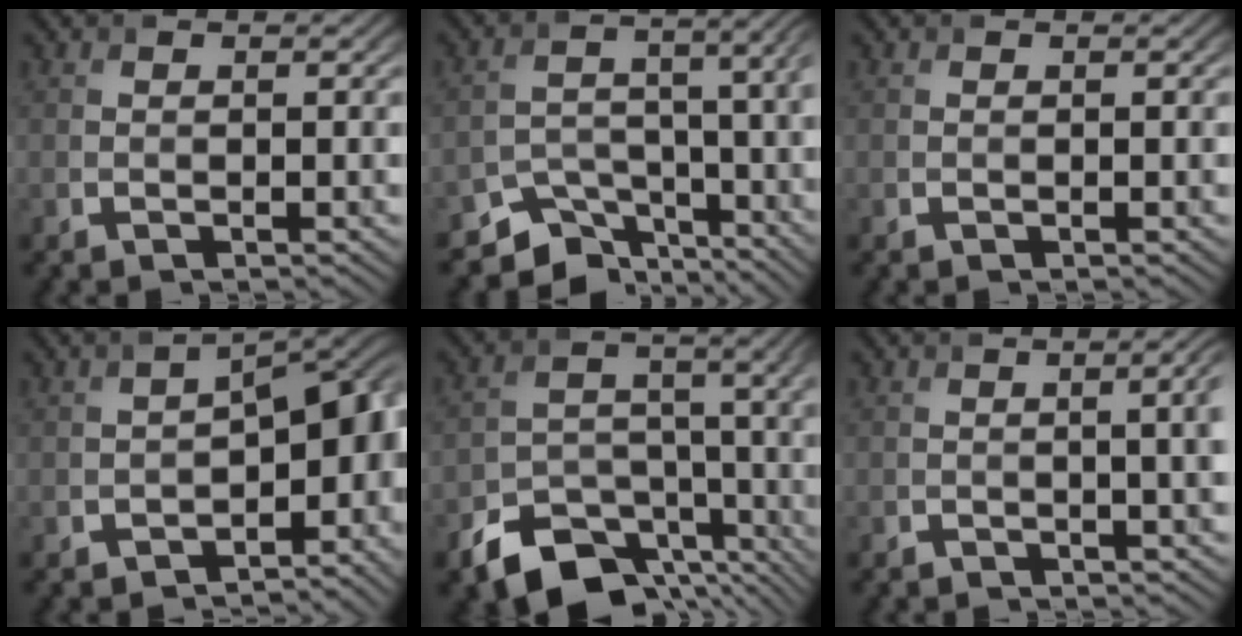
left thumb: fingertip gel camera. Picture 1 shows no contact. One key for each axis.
{"total": 8.7, "fx": -6.3, "fy": 4.5, "fz": 3.9, "tx": -0.059, "ty": -0.026, "tz": -0.108}
{"total": 0.0}
{"total": 10.1, "fx": -3.1, "fy": 5.2, "fz": 8.1, "tx": -0.089, "ty": -0.020, "tz": -0.035}
{"total": 12.6, "fx": -8.0, "fy": 7.4, "fz": 6.3, "tx": -0.118, "ty": -0.029, "tz": -0.132}
{"total": 3.9, "fx": -0.2, "fy": 1.3, "fz": 3.7, "tx": -0.041, "ty": 0.005, "tz": -0.002}